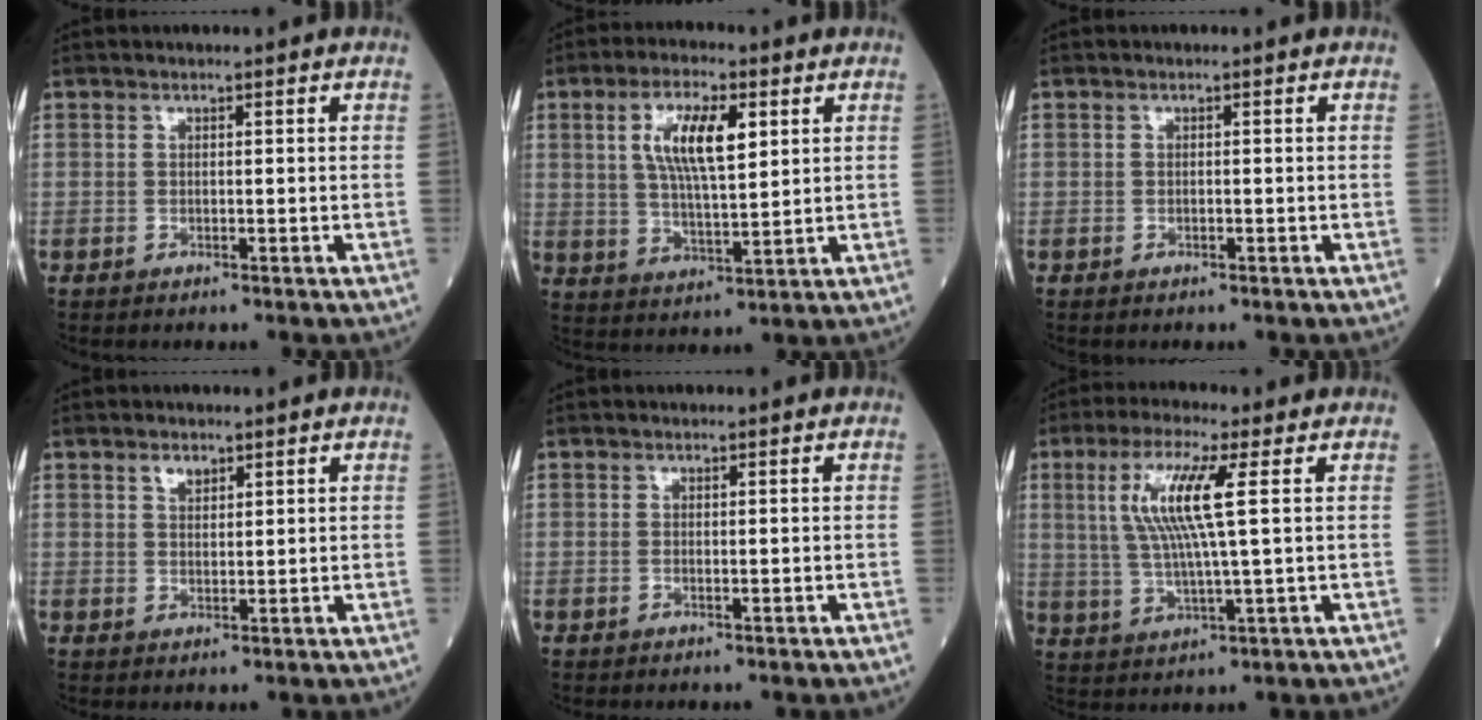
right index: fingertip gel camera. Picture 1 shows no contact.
{"total": 9.6, "force": [3.1, 2.7, 8.7], "torque": [-0.169, 0.007, 0.059]}
{"total": 0.0}
{"total": 2.0, "force": [1.3, 1.0, 1.1], "torque": [-0.019, 0.002, 0.025]}
{"total": 0.0}
{"total": 9.6, "force": [2.4, 0.2, 9.3], "torque": [-0.200, 0.007, 0.046]}